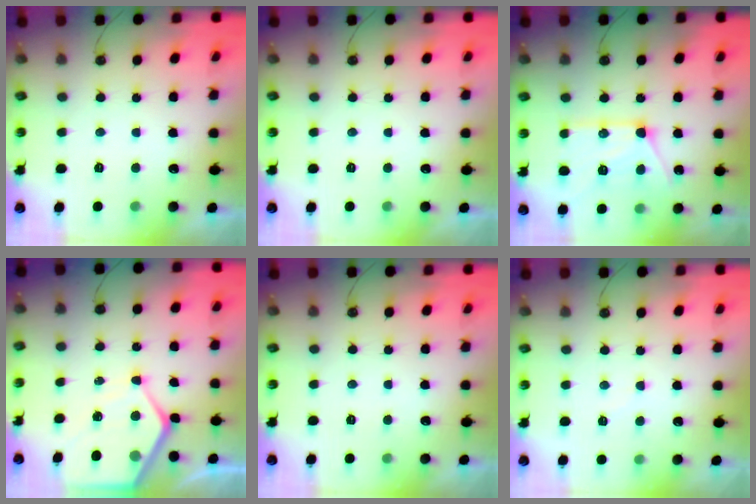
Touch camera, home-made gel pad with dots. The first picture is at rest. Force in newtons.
{"total": 0.0}
{"total": 15.8, "press": 15.8, "slide": 1.2}
{"total": 9.8, "press": 9.8, "slide": 0.9}
{"total": 0.0}
{"total": 4.1, "press": 4.0, "slide": 0.6}